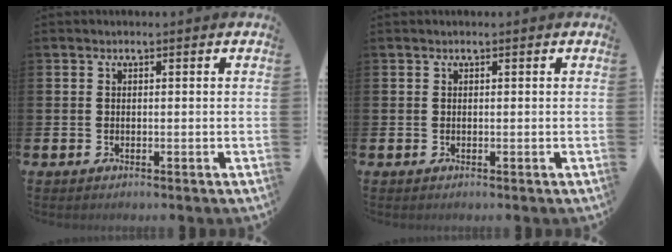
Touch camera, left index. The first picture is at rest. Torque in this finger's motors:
{"motor_torque": [-1.22, -0.42, -1.05, -0.01]}